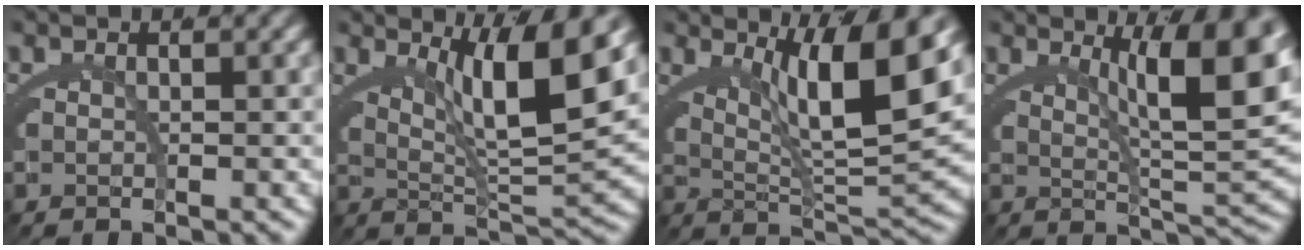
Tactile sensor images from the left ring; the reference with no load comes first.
{"total": 8.4, "force": [2.9, 1.9, 7.6], "torque": [-0.110, 0.002, 0.050]}
{"total": 9.3, "force": [3.0, 2.3, 8.5], "torque": [-0.119, 0.005, 0.049]}
{"total": 9.5, "force": [3.2, 2.1, 8.6], "torque": [-0.105, 0.002, 0.055]}